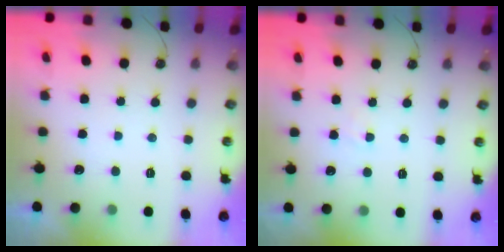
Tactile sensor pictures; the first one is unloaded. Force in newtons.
{"total": 2.7, "press": 2.7, "slide": 0.4}